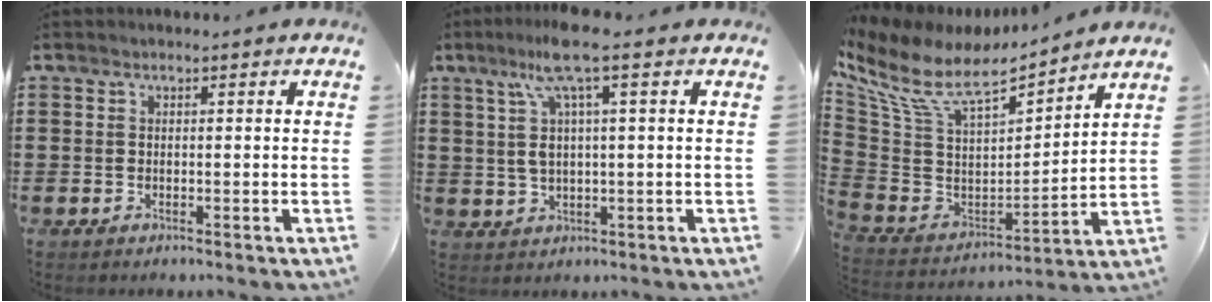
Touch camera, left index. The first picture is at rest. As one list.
[{"total": 7.6, "force": [2.9, 1.0, 6.9], "torque": [-0.159, 0.000, 0.041]}, {"total": 10.8, "force": [7.9, 4.0, 6.3], "torque": [-0.160, -0.052, 0.136]}]